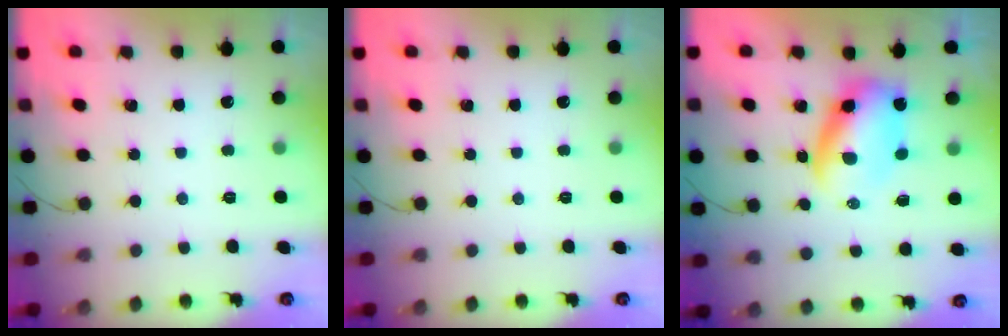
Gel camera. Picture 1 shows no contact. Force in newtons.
{"total": 0.0}
{"total": 6.6, "press": 6.3, "slide": 1.9}